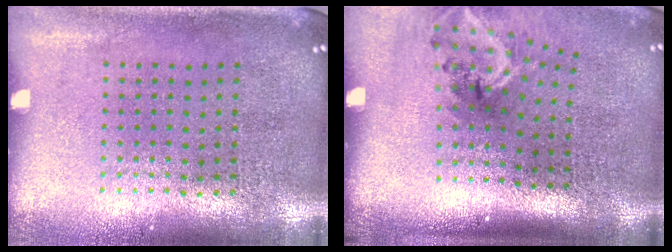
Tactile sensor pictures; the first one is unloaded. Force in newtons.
{"total": 2.0, "press": 1.3, "slide": 1.5}